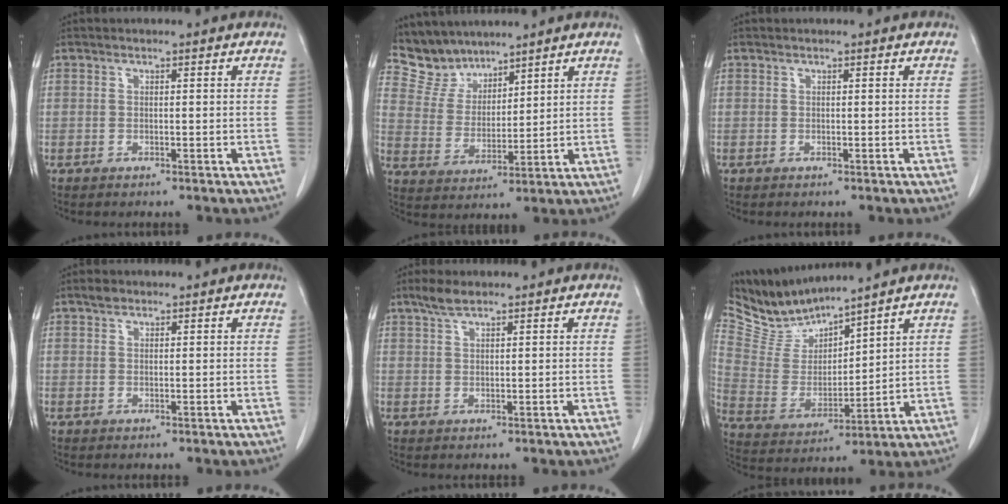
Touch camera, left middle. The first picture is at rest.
{"total": 6.9, "force": [6.4, 2.6, 0.0], "torque": [-0.010, 0.009, 0.140]}
{"total": 0.0}
{"total": 1.1, "force": [0.8, 0.6, 0.4], "torque": [-0.010, 0.005, 0.012]}
{"total": 2.6, "force": [2.0, 0.5, 1.6], "torque": [-0.039, 0.007, 0.040]}
{"total": 9.3, "force": [9.2, 0.1, 1.3], "torque": [-0.051, 0.000, 0.205]}